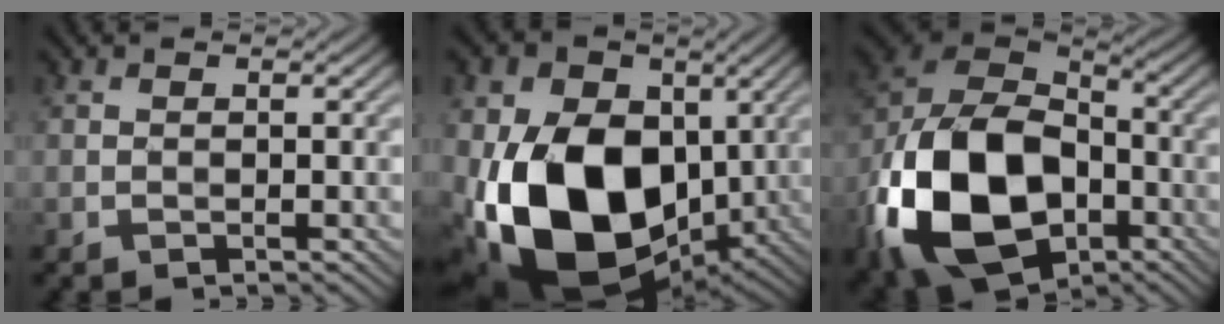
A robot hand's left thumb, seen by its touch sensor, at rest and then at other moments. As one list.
[{"total": 18.4, "force": [-2.3, 12.7, 13.1], "torque": [-0.275, -0.021, -0.047]}, {"total": 19.9, "force": [-7.0, 13.3, 13.0], "torque": [-0.309, -0.032, -0.137]}]